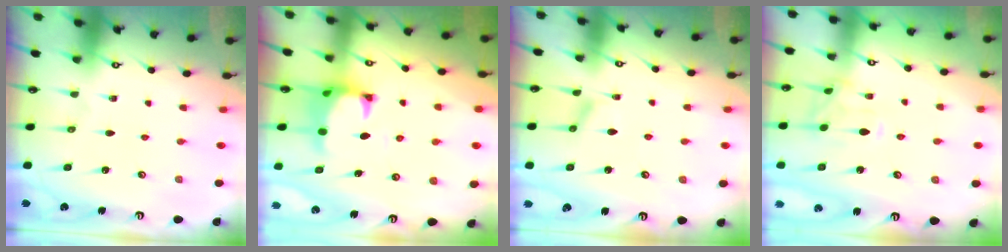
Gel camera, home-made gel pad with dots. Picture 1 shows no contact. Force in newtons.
{"total": 1.0, "press": 0.1, "slide": 1.0}
{"total": 1.8, "press": 1.7, "slide": 0.5}
{"total": 0.0}